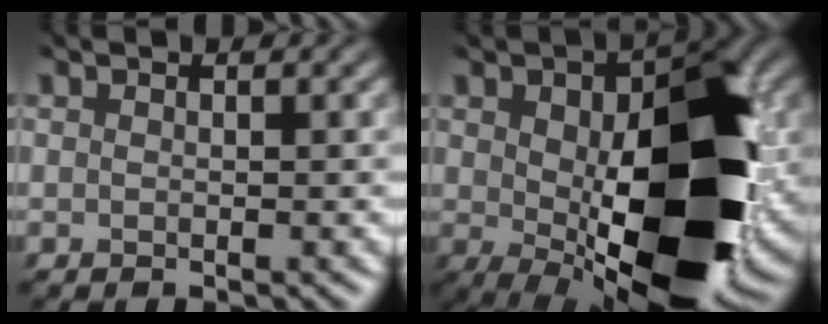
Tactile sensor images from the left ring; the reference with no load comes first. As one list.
[{"total": 15.9, "force": [-1.2, 8.0, 13.8], "torque": [-0.198, -0.024, -0.010]}]